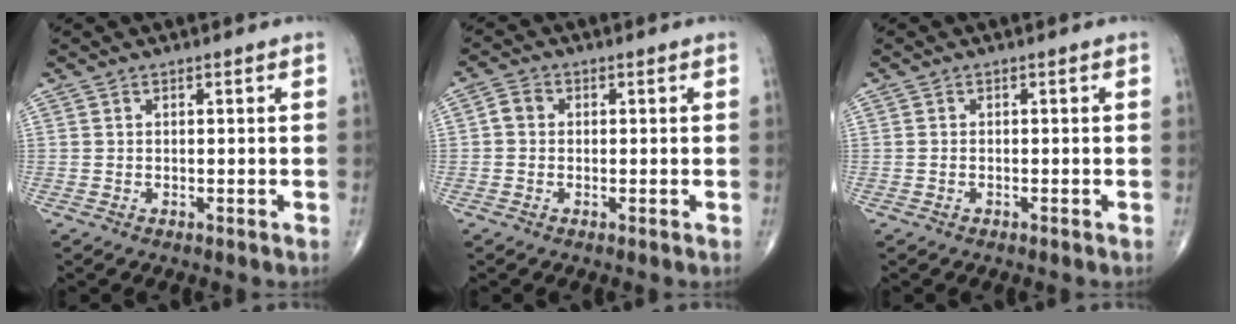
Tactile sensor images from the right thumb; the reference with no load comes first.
{"total": 2.5, "force": [0.0, 2.1, 1.3], "torque": [-0.019, 0.008, -0.008]}
{"total": 0.0}